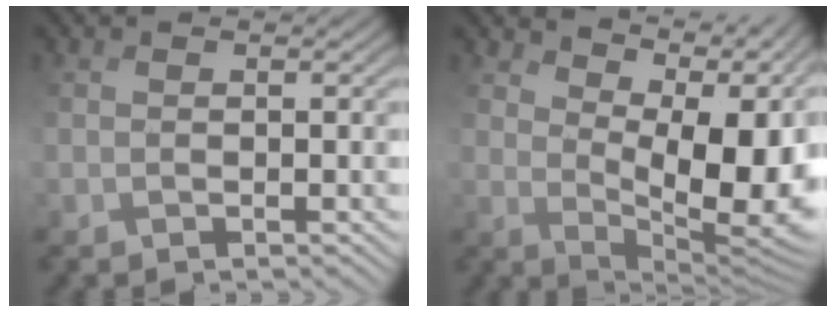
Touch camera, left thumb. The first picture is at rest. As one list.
[{"total": 12.9, "force": [4.4, 6.5, 10.2], "torque": [-0.165, -0.003, 0.093]}]